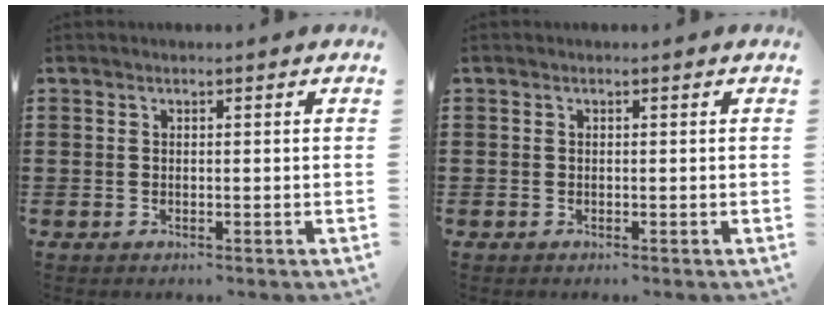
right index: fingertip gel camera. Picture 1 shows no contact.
{"total": 0.0}